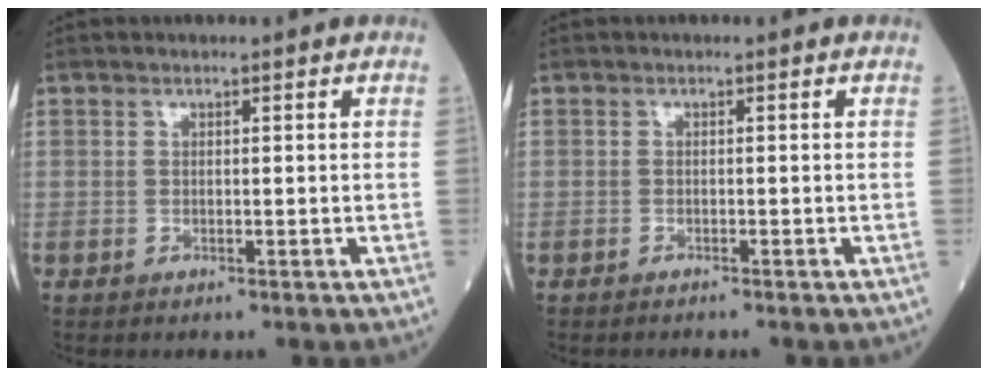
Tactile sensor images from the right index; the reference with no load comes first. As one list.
[{"total": 0.6, "force": [-0.6, 0.0, 0.0], "torque": [-0.004, -0.001, -0.012]}]